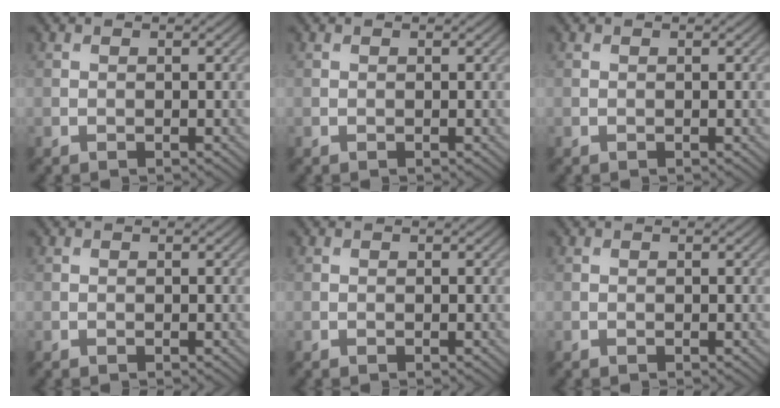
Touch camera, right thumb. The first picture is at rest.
{"total": 0.0}
{"total": 0.0}
{"total": 0.0}
{"total": 0.0}
{"total": 0.0}